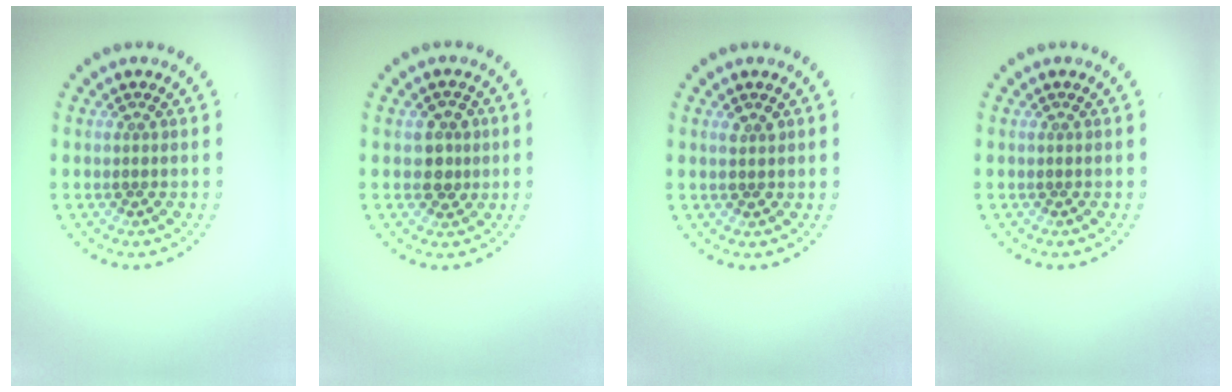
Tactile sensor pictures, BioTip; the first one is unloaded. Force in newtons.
{"total": 2.2, "press": 2.1, "slide": 0.6}
{"total": 1.2, "press": 1.2, "slide": 0.1}
{"total": 0.0}